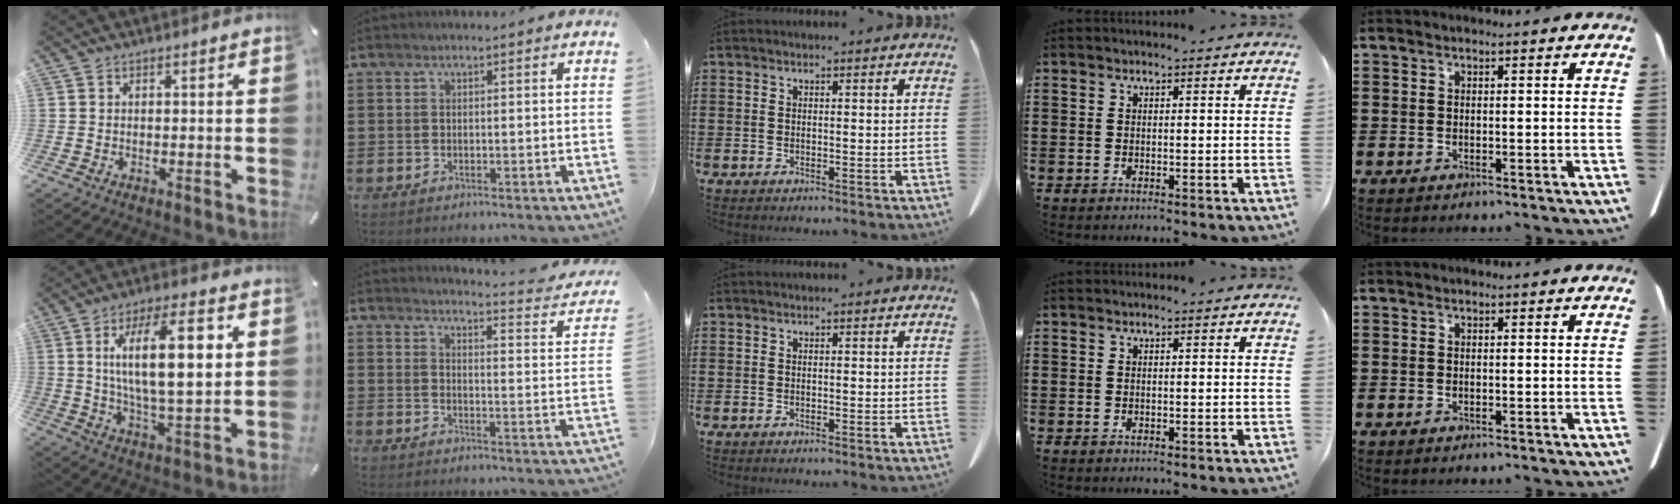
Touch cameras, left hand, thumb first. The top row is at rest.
{"thumb": {"total": 17.8, "force": [4.8, 6.5, 15.8], "torque": [-0.263, -0.001, 0.069]}, "index": {"total": 3.6, "force": [3.3, -0.3, 1.3], "torque": [-0.028, -0.035, 0.048]}}